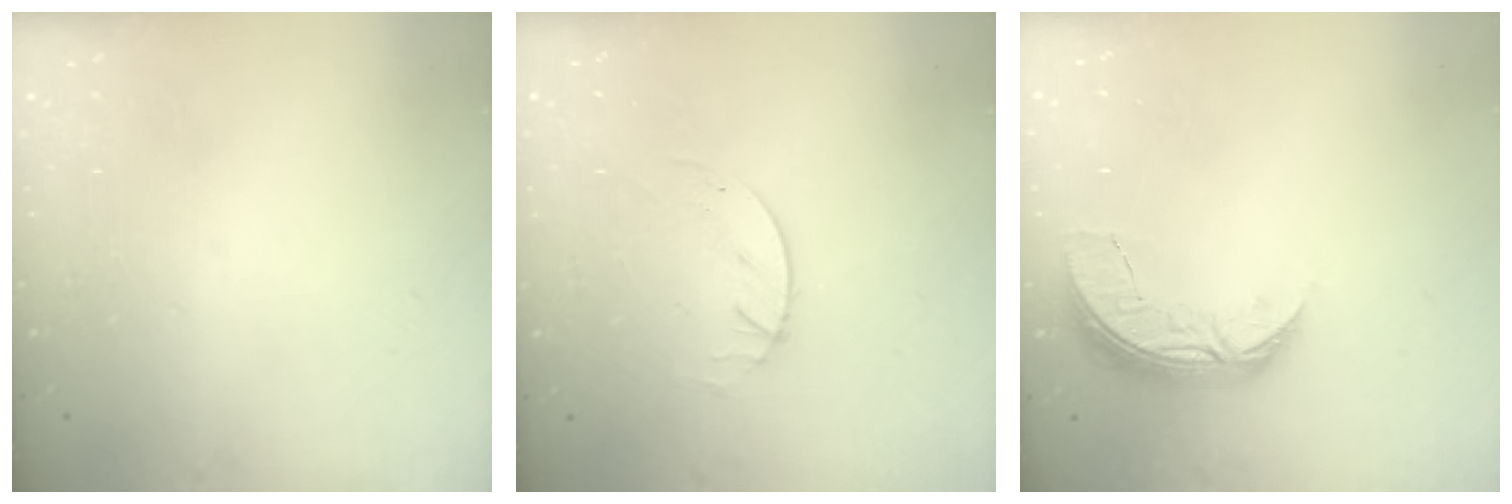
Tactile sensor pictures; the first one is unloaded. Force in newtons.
{"total": 1.7, "press": 1.7, "slide": 0.2}
{"total": 7.3, "press": 7.3, "slide": 0.7}